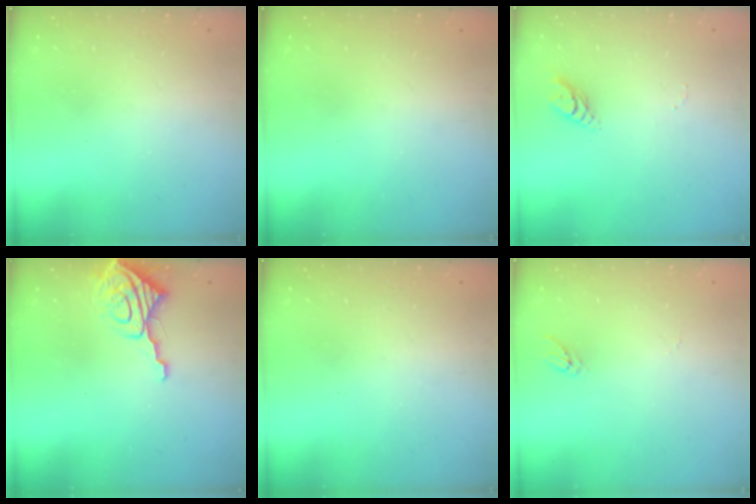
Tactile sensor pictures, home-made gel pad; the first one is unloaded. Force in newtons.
{"total": 0.0}
{"total": 4.6, "press": 4.6, "slide": 0.4}
{"total": 8.2, "press": 8.1, "slide": 0.7}
{"total": 0.0}
{"total": 4.7, "press": 4.6, "slide": 0.4}